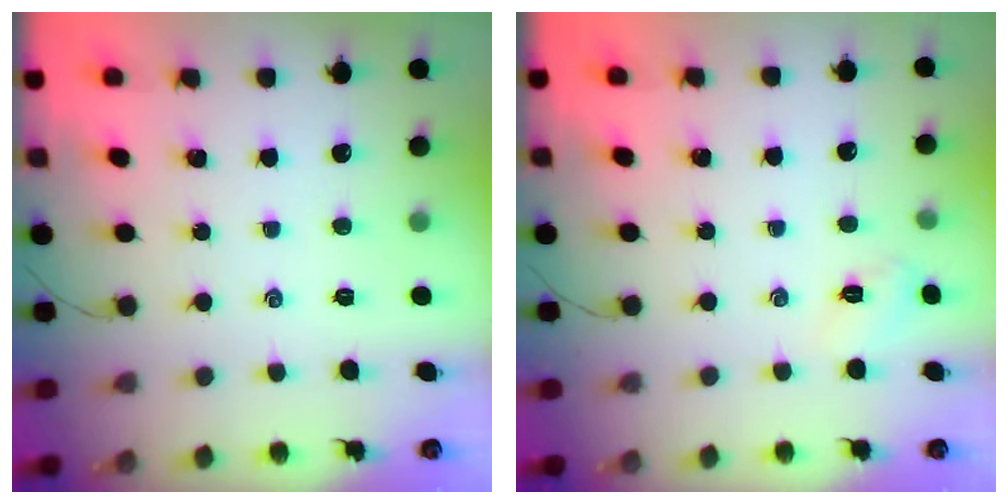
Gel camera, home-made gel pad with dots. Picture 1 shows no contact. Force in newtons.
{"total": 5.7, "press": 5.5, "slide": 1.5}